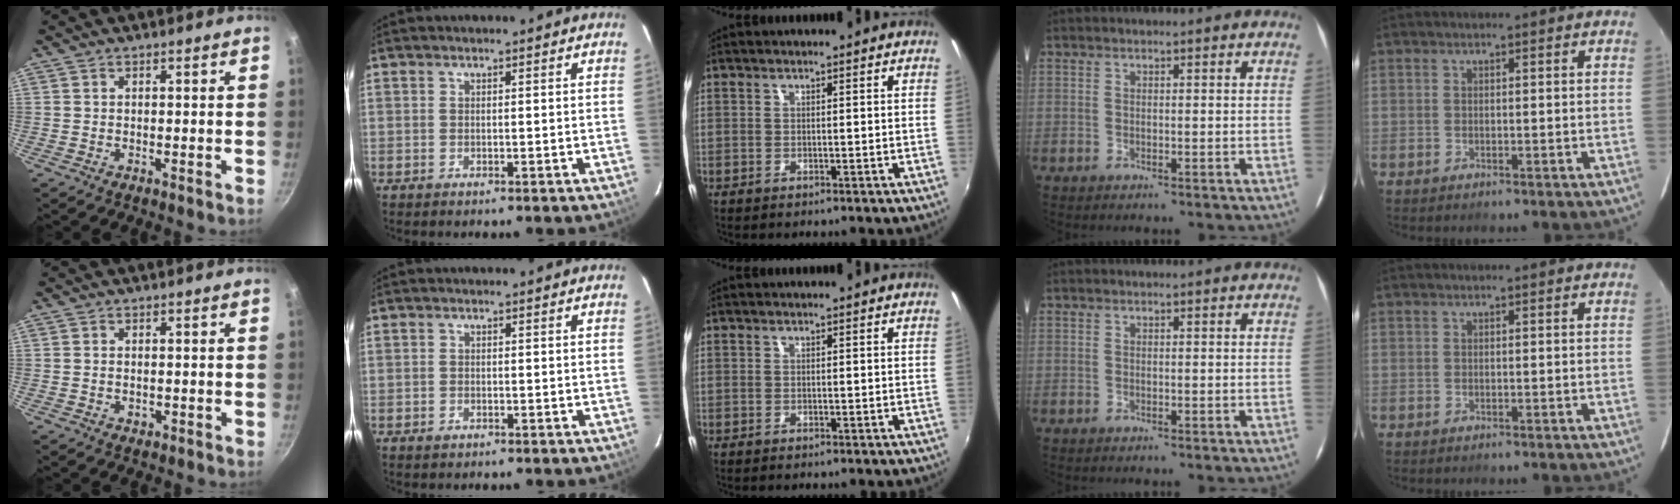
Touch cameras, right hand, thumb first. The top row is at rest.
{"thumb": {"total": 1.3, "force": [-0.2, 0.9, 0.9], "torque": [-0.013, 0.000, -0.003]}, "index": {"total": 0.9, "force": [-0.6, 0.6, 0.3], "torque": [-0.006, 0.001, -0.010]}}